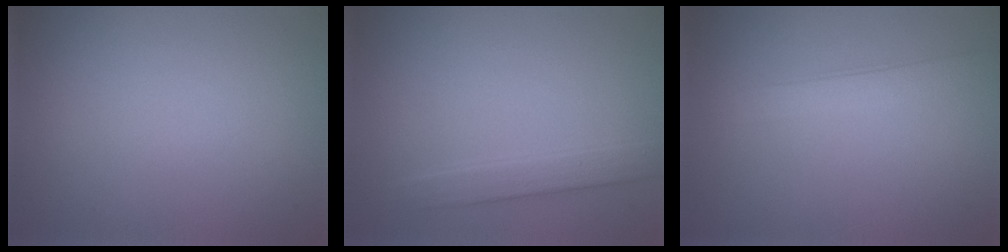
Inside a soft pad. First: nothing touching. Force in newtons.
{"total": 2.3, "press": 2.3, "slide": 0.1}
{"total": 2.3, "press": 2.2, "slide": 0.1}